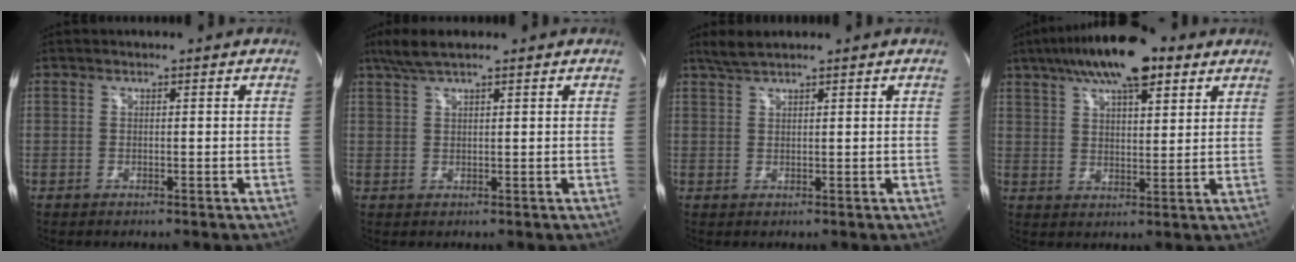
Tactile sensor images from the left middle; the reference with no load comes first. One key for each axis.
{"total": 4.6, "fx": 3.5, "fy": 0.5, "fz": 3.0, "tx": -0.066, "ty": 0.022, "tz": 0.068}
{"total": 2.8, "fx": 2.4, "fy": 0.1, "fz": 1.4, "tx": -0.034, "ty": 0.011, "tz": 0.050}
{"total": 15.0, "fx": 9.5, "fy": 4.5, "fz": 10.7, "tx": -0.196, "ty": 0.033, "tz": 0.161}